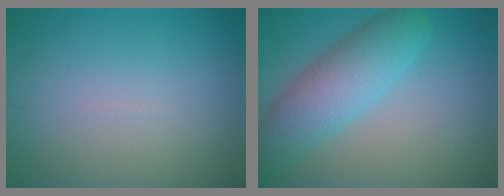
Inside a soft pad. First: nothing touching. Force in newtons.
{"total": 5.8, "press": 5.8, "slide": 0.2}